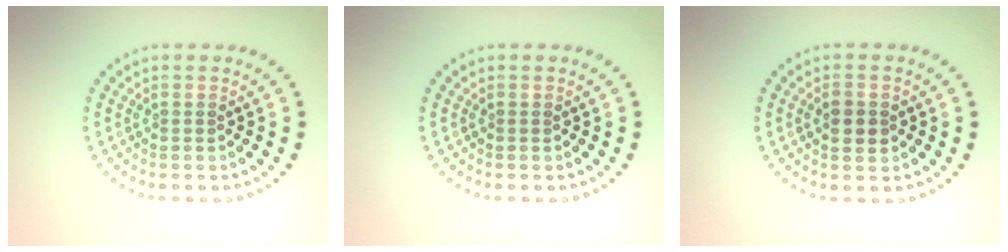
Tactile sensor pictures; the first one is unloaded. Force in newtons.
{"total": 0.0}
{"total": 2.3, "press": 2.3, "slide": 0.0}